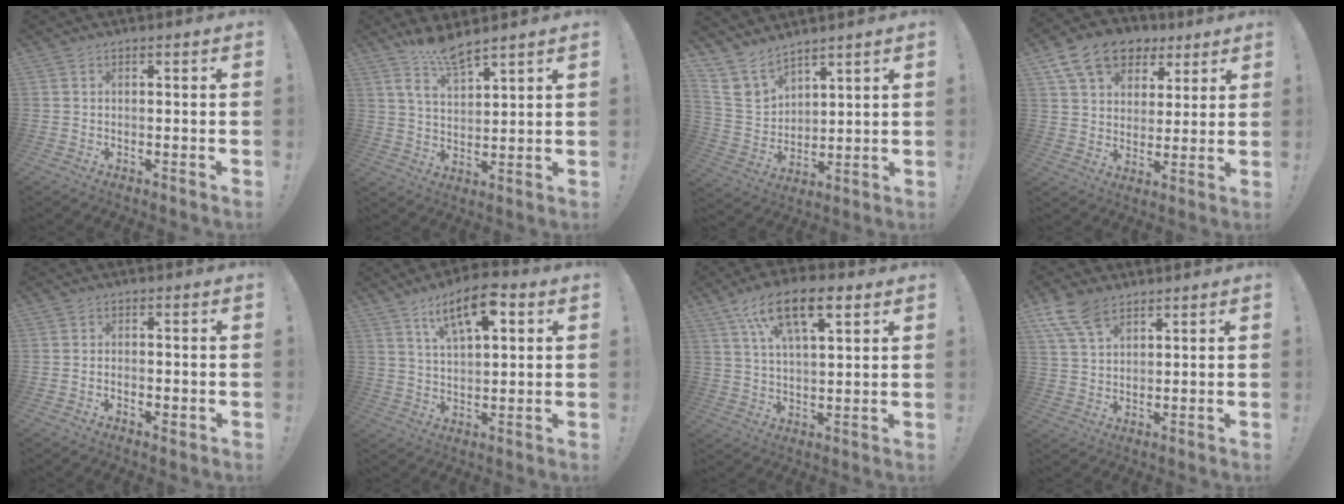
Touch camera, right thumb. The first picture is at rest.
{"total": 8.9, "force": [7.5, 1.8, 4.4], "torque": [-0.081, -0.045, 0.135]}
{"total": 10.5, "force": [8.7, 5.2, 2.6], "torque": [-0.065, -0.065, 0.174]}
{"total": 14.6, "force": [8.3, 10.1, 6.4], "torque": [-0.104, -0.042, 0.158]}
{"total": 2.3, "force": [-1.1, 1.1, 1.7], "torque": [-0.019, 0.000, -0.018]}
{"total": 12.0, "force": [5.8, 4.9, 9.3], "torque": [-0.144, -0.015, 0.097]}
{"total": 15.0, "force": [7.9, 6.4, 11.1], "torque": [-0.182, -0.021, 0.135]}
{"total": 9.1, "force": [6.0, 4.4, 5.3], "torque": [-0.098, -0.022, 0.118]}